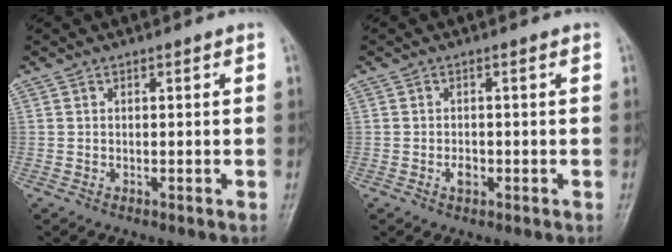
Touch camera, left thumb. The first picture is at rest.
{"total": 1.8, "force": [-0.6, 1.1, 1.3], "torque": [-0.017, 0.001, -0.009]}